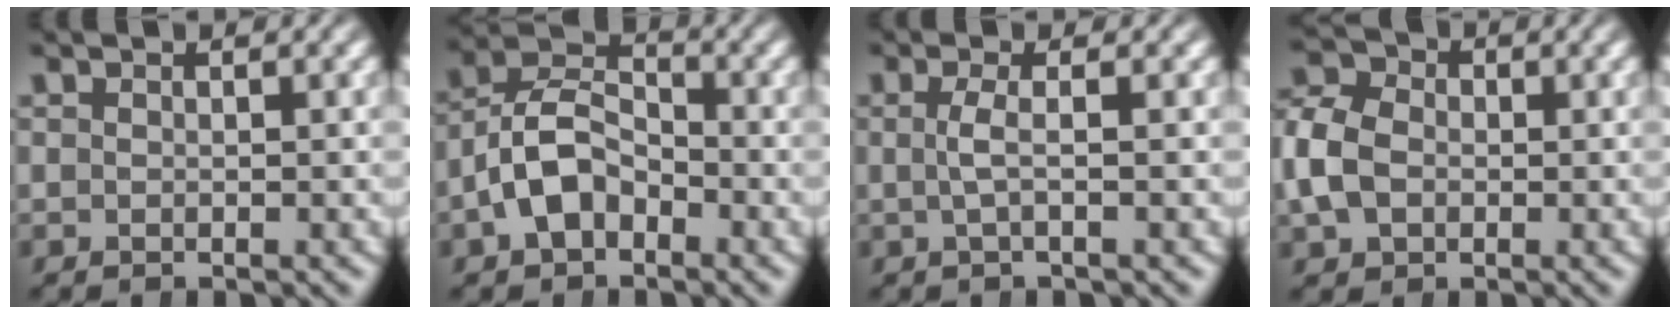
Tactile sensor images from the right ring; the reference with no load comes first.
{"total": 7.2, "force": [-1.2, 5.9, 3.9], "torque": [-0.082, -0.010, -0.027]}
{"total": 1.7, "force": [-0.2, 0.0, 1.7], "torque": [-0.037, 0.003, -0.002]}
{"total": 5.8, "force": [0.1, 5.1, 2.8], "torque": [-0.070, 0.001, -0.003]}